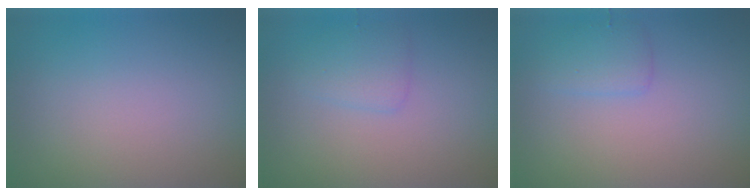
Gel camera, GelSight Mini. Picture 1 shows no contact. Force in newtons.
{"total": 1.8, "press": 1.8, "slide": 0.0}
{"total": 1.8, "press": 1.8, "slide": 0.2}